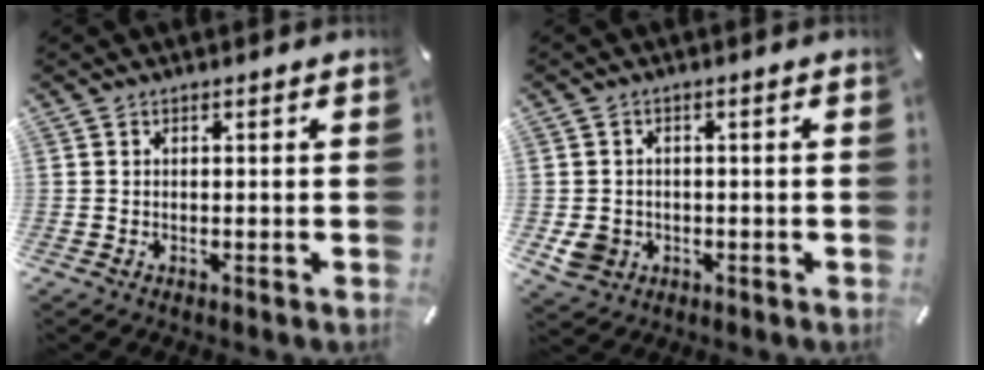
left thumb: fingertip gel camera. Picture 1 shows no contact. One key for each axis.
{"total": 5.1, "fx": -1.0, "fy": 4.6, "fz": 1.8, "tx": -0.037, "ty": 0.005, "tz": -0.018}